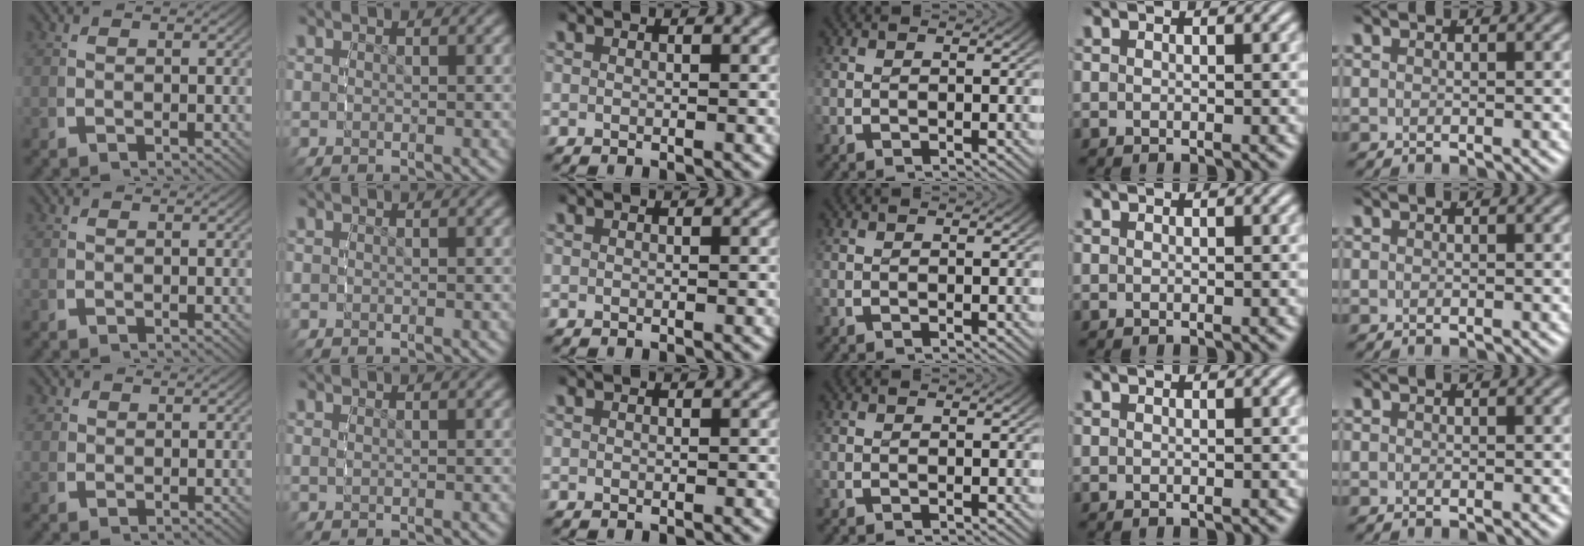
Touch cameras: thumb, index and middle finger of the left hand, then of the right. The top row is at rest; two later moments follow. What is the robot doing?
{"motion": "grasp_and_lifting", "object": "small bumper sticker"}